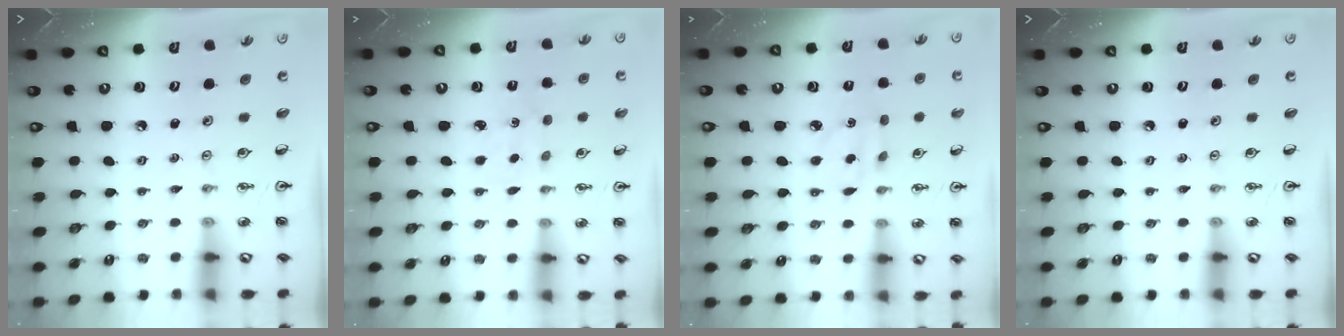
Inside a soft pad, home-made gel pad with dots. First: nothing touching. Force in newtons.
{"total": 1.6, "press": 1.6, "slide": 0.3}
{"total": 2.0, "press": 2.0, "slide": 0.4}
{"total": 0.0}